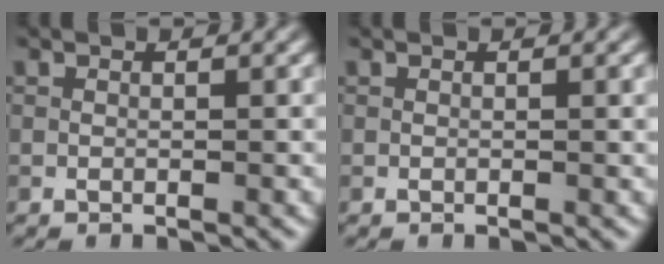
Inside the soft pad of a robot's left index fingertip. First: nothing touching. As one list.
[{"total": 0.6, "force": [0.1, 0.1, 0.6], "torque": [-0.008, 0.001, 0.001]}]